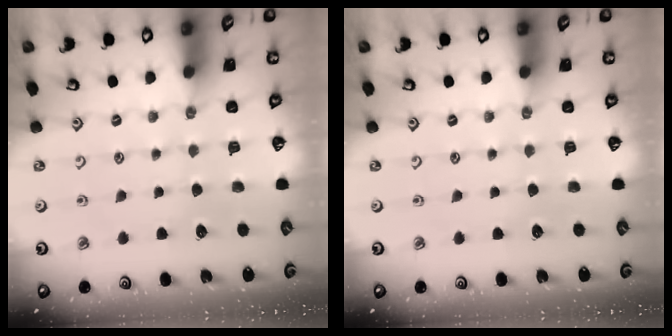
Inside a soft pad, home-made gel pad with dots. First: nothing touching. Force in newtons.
{"total": 0.0}